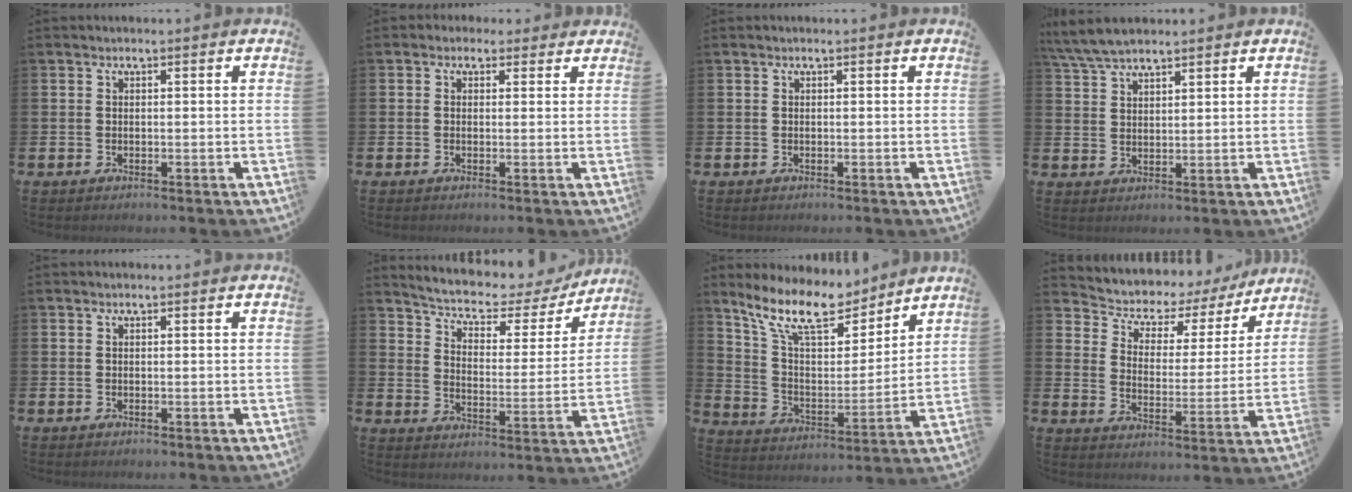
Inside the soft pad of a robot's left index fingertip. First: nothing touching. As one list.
[{"total": 1.3, "force": [0.9, 1.0, 0.0], "torque": [0.001, 0.004, 0.014]}, {"total": 0.0}, {"total": 5.4, "force": [5.0, 1.1, 1.8], "torque": [-0.052, -0.012, 0.094]}, {"total": 0.0}, {"total": 6.4, "force": [5.7, 2.1, 1.8], "torque": [-0.059, -0.044, 0.092]}, {"total": 12.2, "force": [10.2, 4.1, 5.4], "torque": [-0.132, -0.058, 0.182]}, {"total": 6.0, "force": [5.4, 2.5, 1.0], "torque": [-0.049, -0.048, 0.086]}]